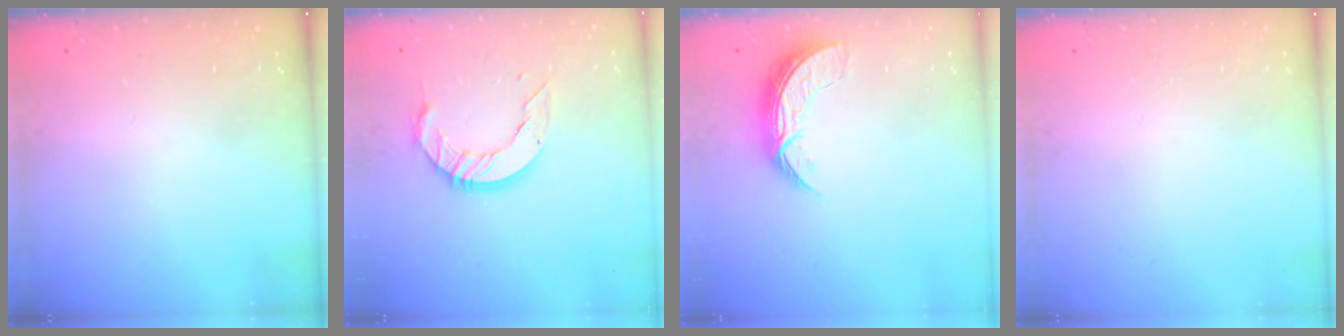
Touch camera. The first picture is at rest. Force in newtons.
{"total": 11.2, "press": 11.1, "slide": 0.9}
{"total": 7.8, "press": 7.8, "slide": 0.7}
{"total": 0.0}